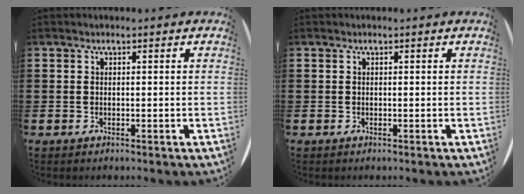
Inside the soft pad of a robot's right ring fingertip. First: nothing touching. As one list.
[{"total": 0.0}]